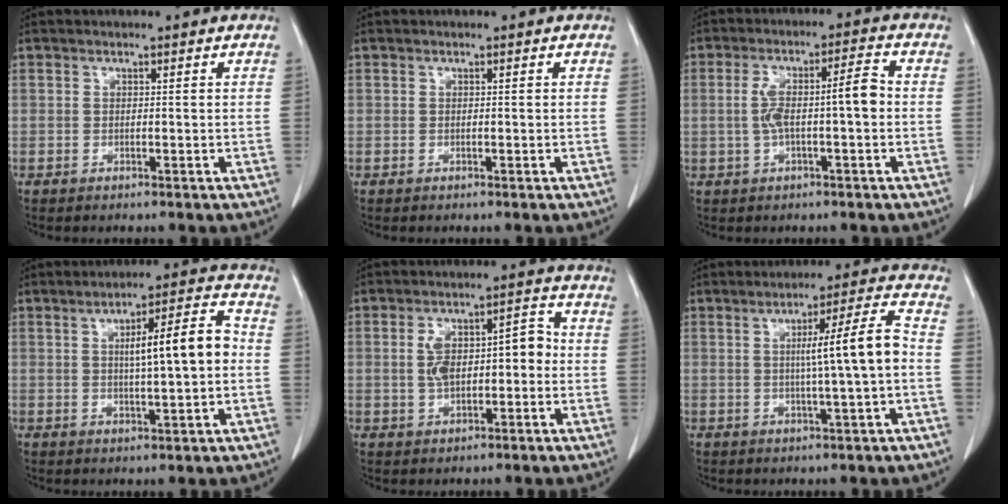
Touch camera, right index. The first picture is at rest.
{"total": 0.0}
{"total": 7.4, "force": [-0.5, 1.2, 7.3], "torque": [-0.137, 0.027, -0.008]}
{"total": 9.5, "force": [0.6, 1.3, 9.4], "torque": [-0.141, 0.021, 0.009]}
{"total": 8.2, "force": [-0.4, 3.8, 7.2], "torque": [-0.125, 0.036, -0.004]}
{"total": 8.6, "force": [-0.1, -0.9, 8.6], "torque": [-0.129, 0.006, -0.001]}